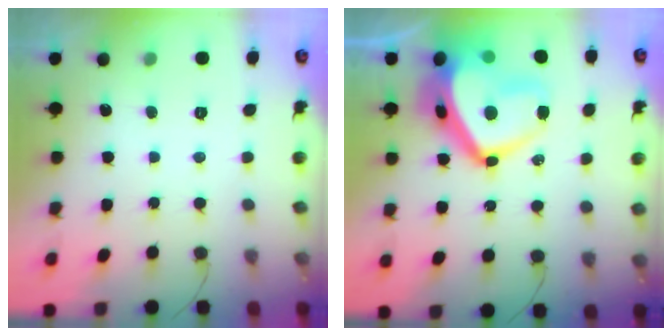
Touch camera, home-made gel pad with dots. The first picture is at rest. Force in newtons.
{"total": 19.3, "press": 19.1, "slide": 2.2}